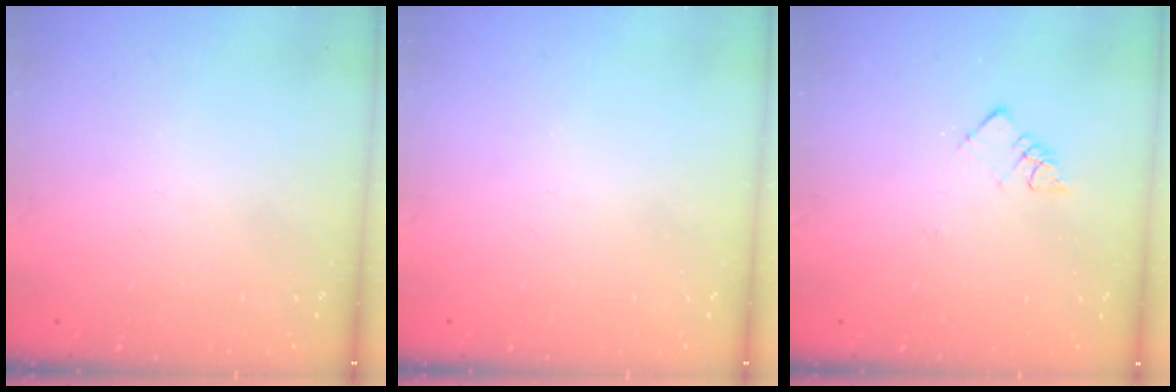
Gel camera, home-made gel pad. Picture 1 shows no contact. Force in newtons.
{"total": 0.0}
{"total": 3.6, "press": 3.5, "slide": 0.4}